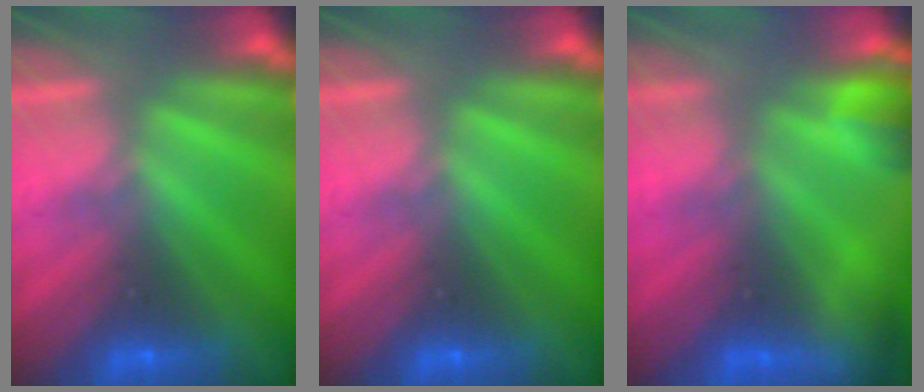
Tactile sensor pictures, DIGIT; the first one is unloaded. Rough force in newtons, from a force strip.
{"total": 0.0}
{"total": 5.0}